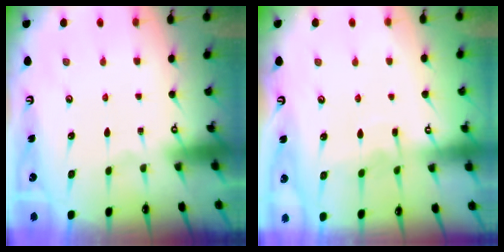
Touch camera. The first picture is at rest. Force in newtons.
{"total": 5.6, "press": 5.6, "slide": 0.3}